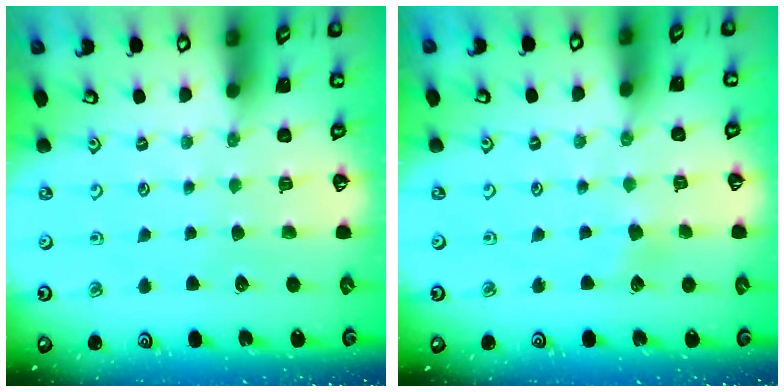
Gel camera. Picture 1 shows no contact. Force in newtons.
{"total": 3.7, "press": 3.7, "slide": 0.4}